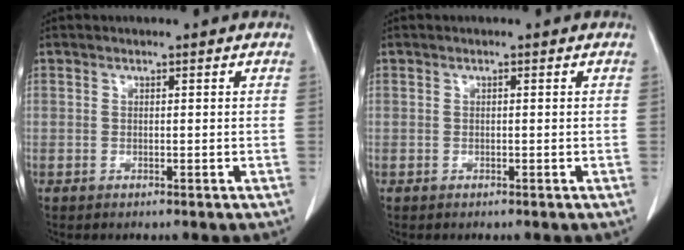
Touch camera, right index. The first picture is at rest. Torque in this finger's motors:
{"motor_torque": [0.17, -0.11, 0.06, 0.00]}